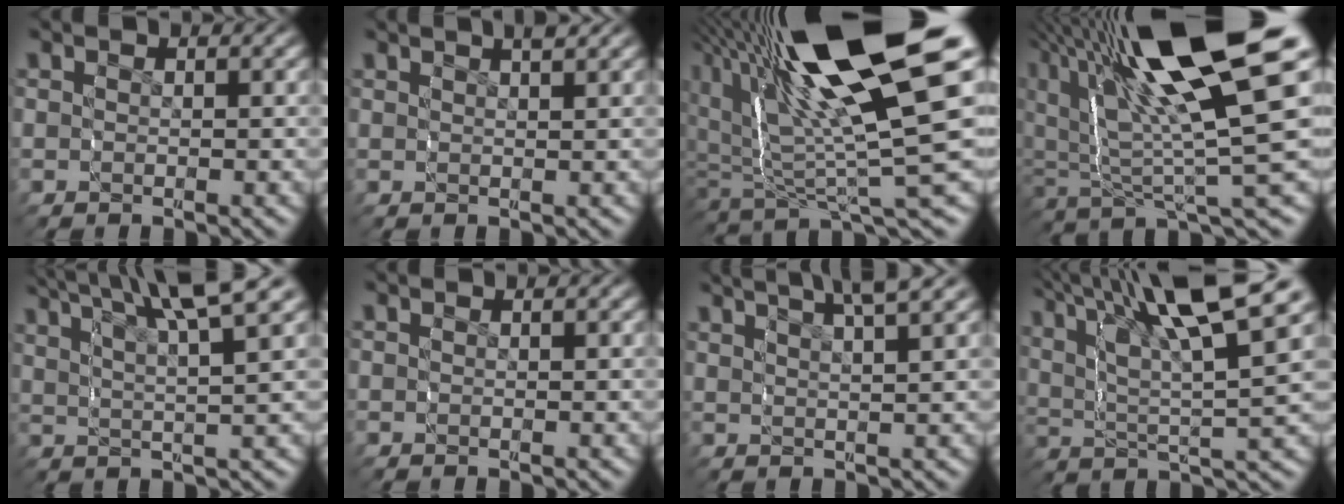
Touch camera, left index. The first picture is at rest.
{"total": 1.7, "force": [1.5, -0.2, 0.8], "torque": [0.001, 0.007, 0.023]}
{"total": 16.9, "force": [4.7, 7.0, 14.6], "torque": [-0.232, 0.012, 0.079]}
{"total": 14.9, "force": [4.9, 5.9, 12.8], "torque": [-0.198, 0.028, 0.074]}
{"total": 6.9, "force": [4.7, 1.6, 4.8], "torque": [-0.055, 0.023, 0.065]}
{"total": 0.0}
{"total": 7.9, "force": [5.9, 2.6, 4.5], "torque": [-0.049, 0.036, 0.078]}
{"total": 9.9, "force": [4.9, 3.9, 7.6], "torque": [-0.114, 0.015, 0.073]}